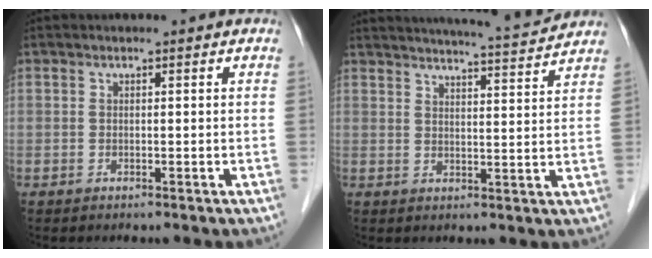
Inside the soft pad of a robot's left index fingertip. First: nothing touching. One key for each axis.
{"total": 11.4, "fx": 10.9, "fy": -0.4, "fz": 3.4, "tx": -0.058, "ty": -0.003, "tz": 0.141}